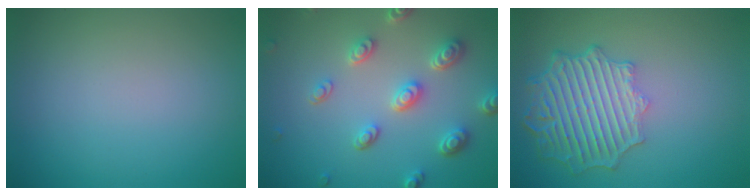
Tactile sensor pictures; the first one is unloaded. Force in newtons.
{"total": 4.7, "press": 3.8, "slide": 2.8}
{"total": 6.7, "press": 5.2, "slide": 4.3}